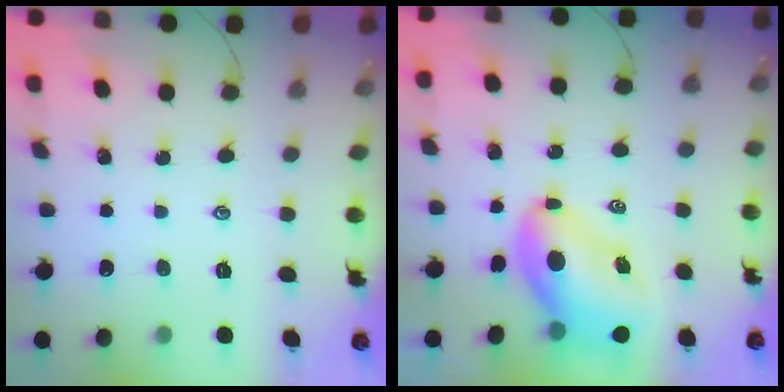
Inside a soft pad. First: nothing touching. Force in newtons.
{"total": 10.4, "press": 9.9, "slide": 3.1}